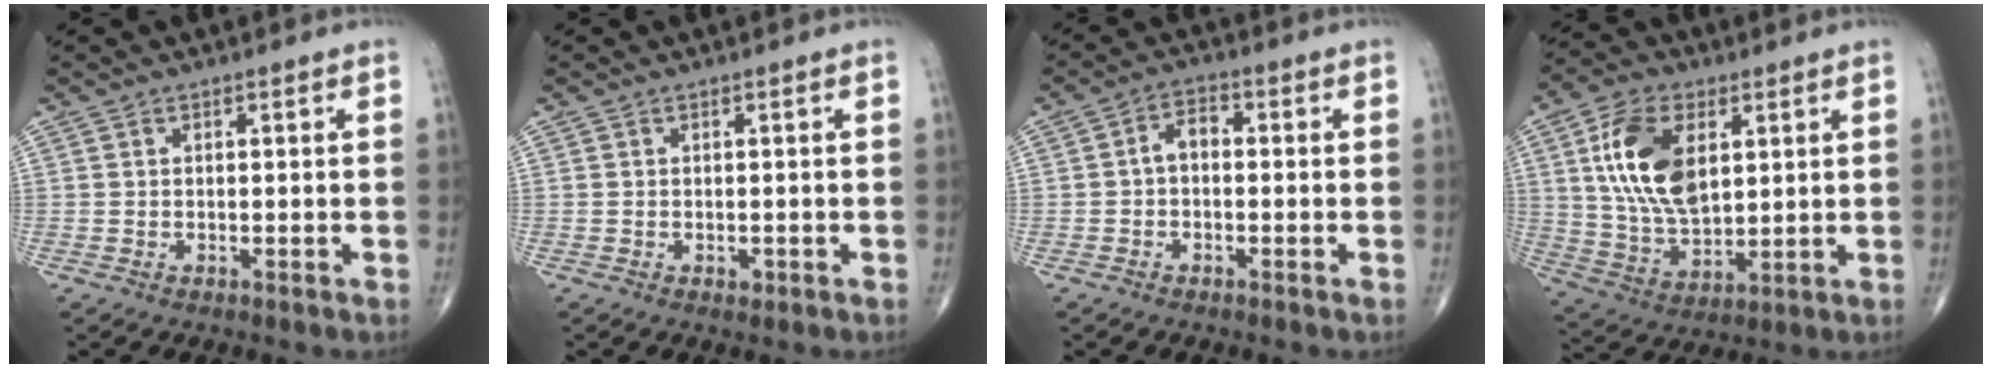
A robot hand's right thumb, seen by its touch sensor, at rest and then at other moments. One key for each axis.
{"total": 0.8, "fx": -0.3, "fy": 0.6, "fz": 0.4, "tx": 0.000, "ty": -0.002, "tz": -0.003}
{"total": 3.8, "fx": -0.4, "fy": 2.4, "fz": 2.9, "tx": -0.042, "ty": 0.019, "tz": -0.017}
{"total": 15.9, "fx": 4.4, "fy": 9.1, "fz": 12.3, "tx": -0.218, "ty": -0.013, "tz": 0.088}